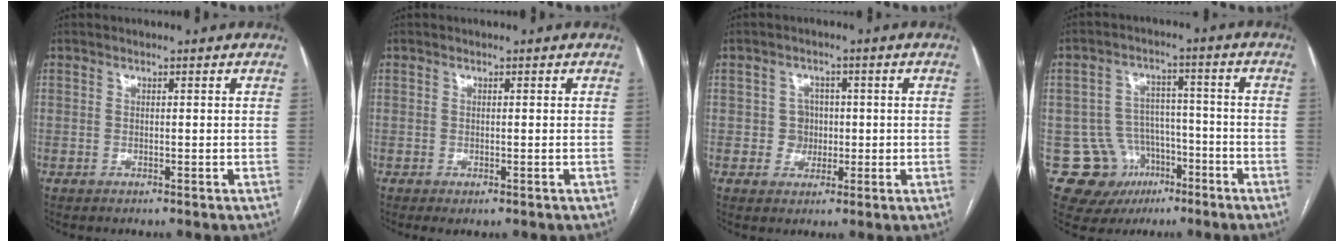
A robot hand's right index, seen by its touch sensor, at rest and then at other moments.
{"total": 1.3, "force": [-0.5, 0.3, 1.1], "torque": [-0.018, -0.004, -0.002]}
{"total": 3.3, "force": [-0.1, 3.3, 0.6], "torque": [0.000, 0.012, 0.004]}
{"total": 10.4, "force": [-5.0, 9.0, 1.8], "torque": [-0.025, 0.039, -0.062]}